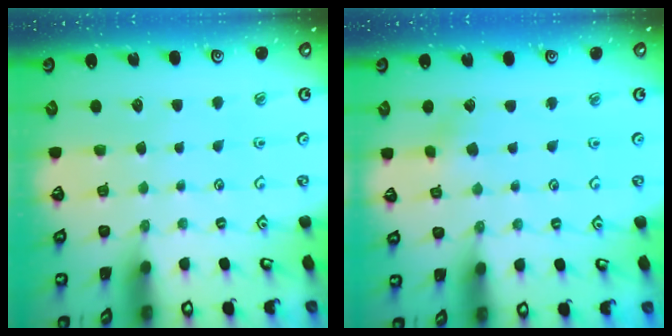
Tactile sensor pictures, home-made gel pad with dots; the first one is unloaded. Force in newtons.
{"total": 2.2, "press": 2.2, "slide": 0.2}